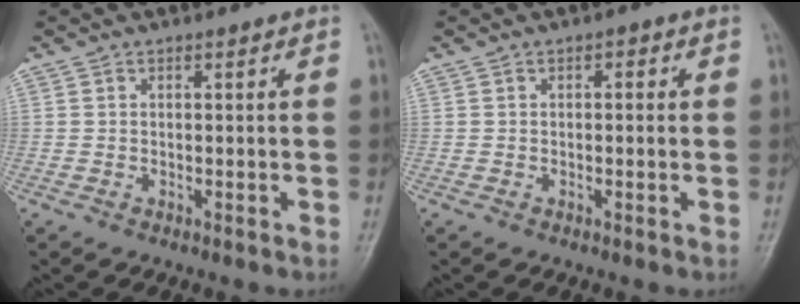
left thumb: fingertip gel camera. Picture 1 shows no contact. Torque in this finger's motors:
{"motor_torque": [0.03, 0.23, -0.21, 0.04, 0.04]}